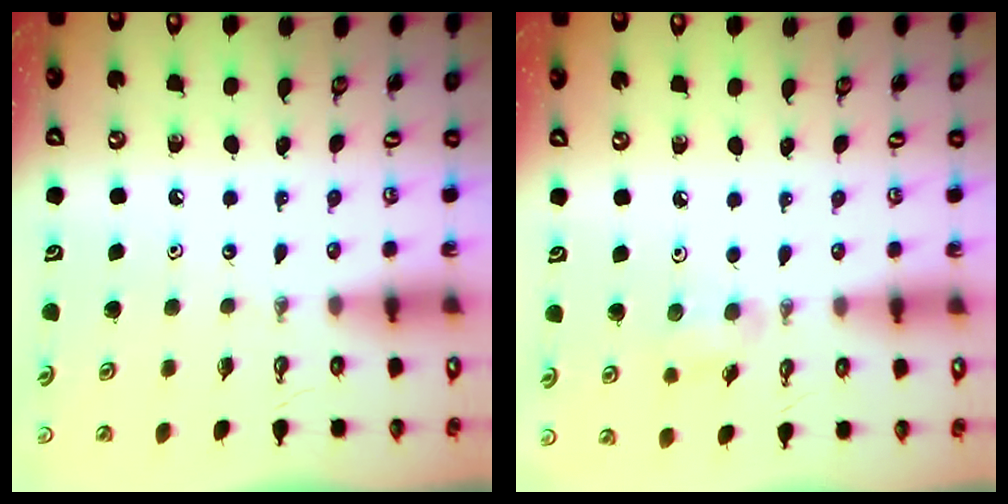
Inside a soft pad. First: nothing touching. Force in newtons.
{"total": 6.3, "press": 6.2, "slide": 1.3}